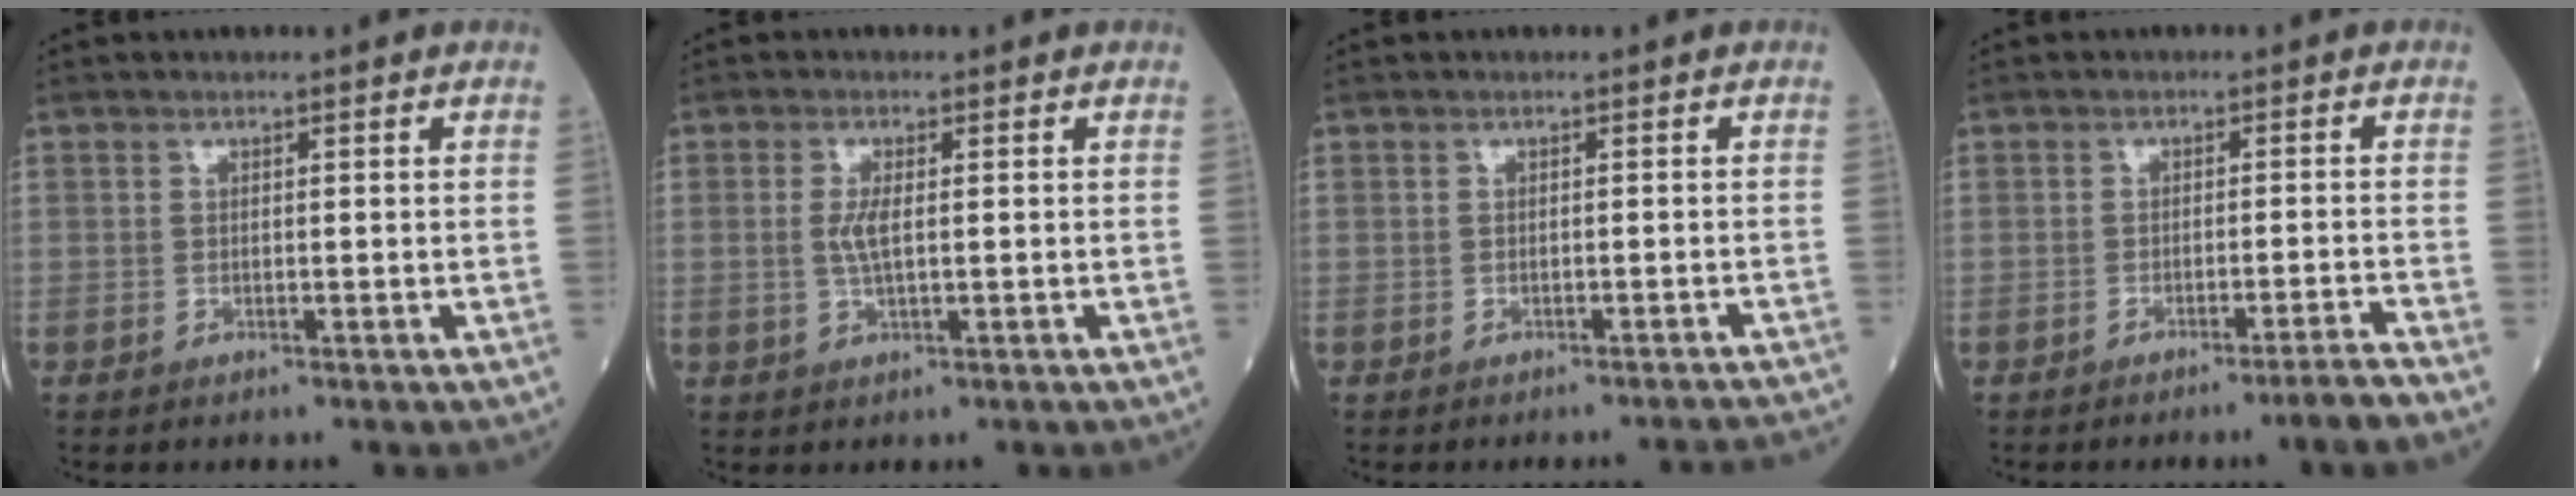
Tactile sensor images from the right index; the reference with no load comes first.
{"total": 2.9, "force": [0.2, 0.8, 2.8], "torque": [-0.060, -0.003, 0.005]}
{"total": 6.3, "force": [-6.1, -0.5, 1.2], "torque": [-0.003, -0.008, -0.064]}
{"total": 3.7, "force": [-2.9, -1.4, 1.9], "torque": [-0.024, -0.003, -0.048]}